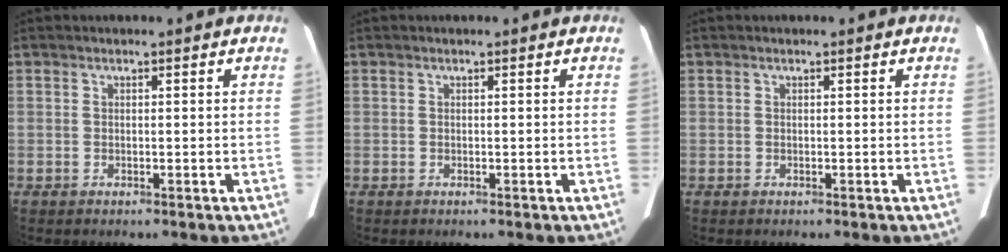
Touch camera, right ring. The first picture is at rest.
{"total": 0.0}
{"total": 0.0}